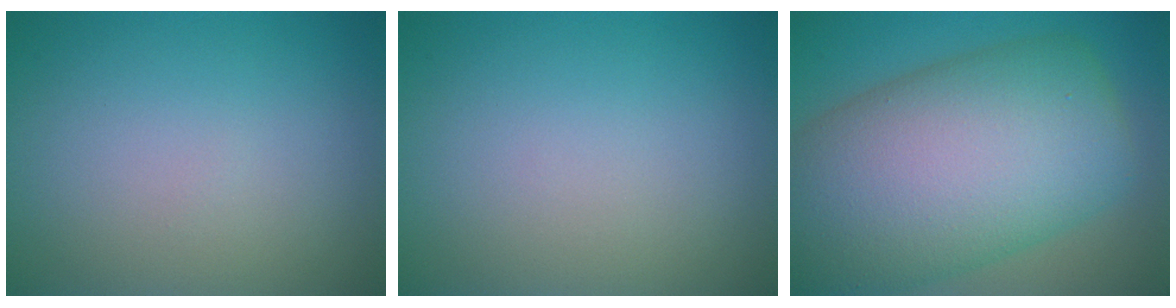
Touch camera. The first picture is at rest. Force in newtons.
{"total": 0.0}
{"total": 15.5, "press": 15.5, "slide": 0.7}